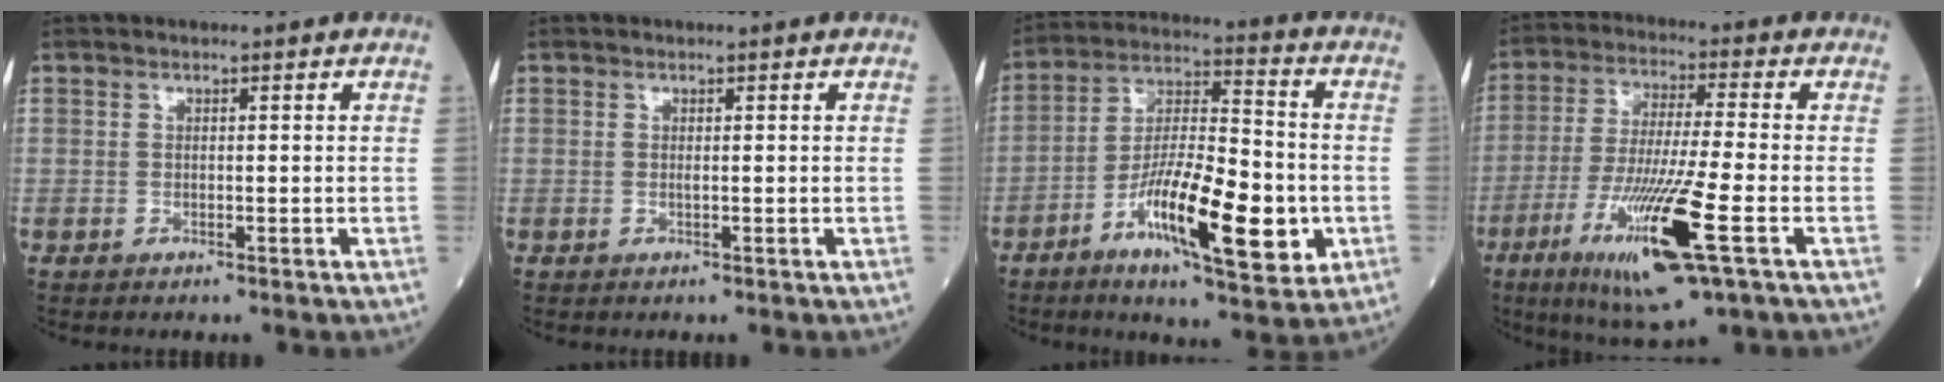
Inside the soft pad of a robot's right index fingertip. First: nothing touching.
{"total": 0.0}
{"total": 16.7, "force": [-5.6, 3.6, 15.3], "torque": [-0.273, -0.013, -0.094]}
{"total": 15.3, "force": [-6.1, 0.5, 14.1], "torque": [-0.280, -0.035, -0.108]}